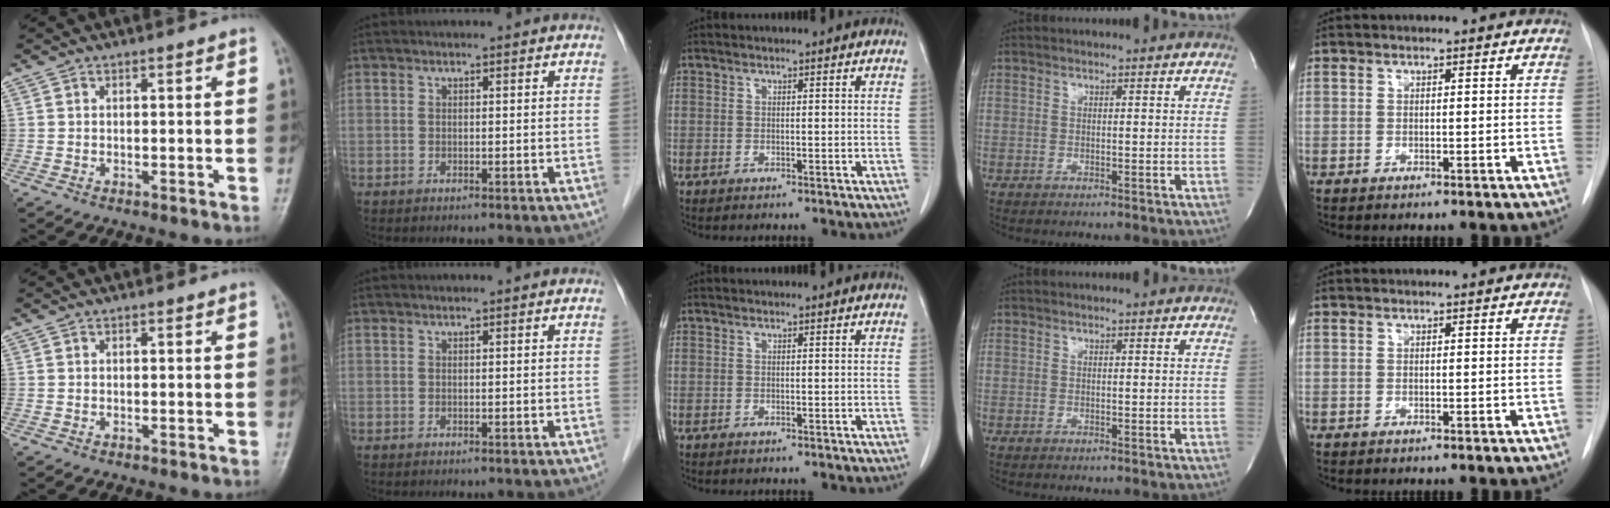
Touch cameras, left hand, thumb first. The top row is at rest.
{}